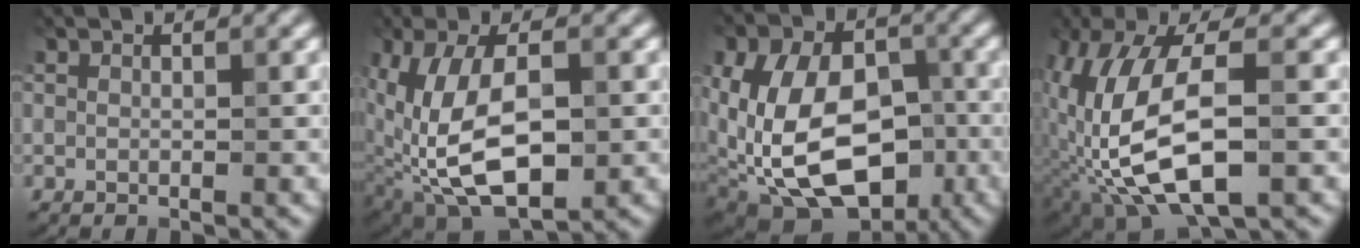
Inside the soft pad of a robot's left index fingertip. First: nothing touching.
{"total": 11.5, "force": [-1.6, 6.5, 9.3], "torque": [-0.196, -0.014, -0.029]}
{"total": 13.9, "force": [-3.5, 9.2, 9.8], "torque": [-0.171, -0.012, -0.057]}
{"total": 11.2, "force": [-1.5, 5.1, 9.8], "torque": [-0.214, 0.002, -0.034]}